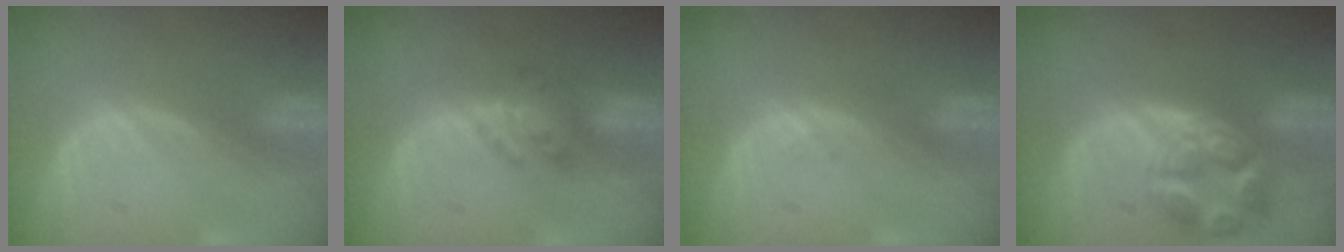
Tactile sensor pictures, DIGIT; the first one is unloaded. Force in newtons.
{"total": 4.8, "press": 4.8, "slide": 0.8}
{"total": 0.7, "press": 0.7, "slide": 0.1}
{"total": 7.8, "press": 7.0, "slide": 3.5}